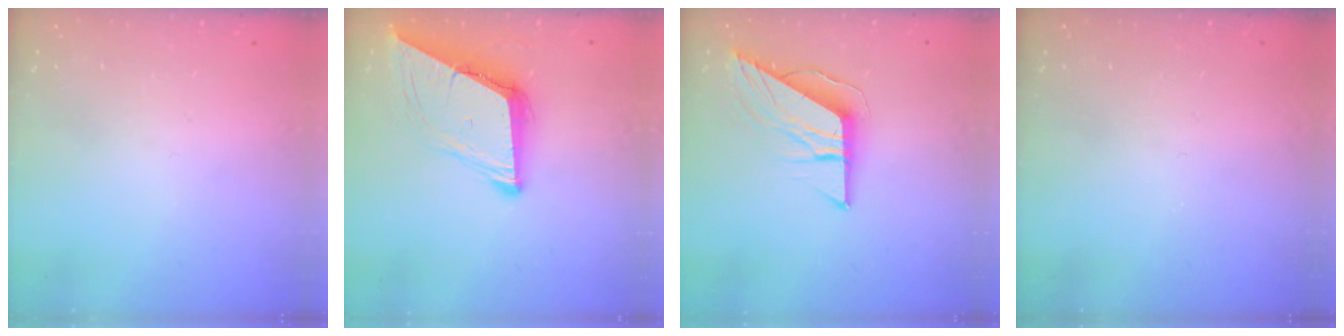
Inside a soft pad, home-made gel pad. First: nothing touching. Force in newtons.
{"total": 9.4, "press": 9.3, "slide": 1.1}
{"total": 9.8, "press": 9.8, "slide": 0.5}
{"total": 0.0}